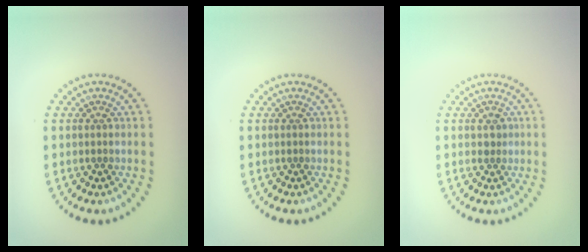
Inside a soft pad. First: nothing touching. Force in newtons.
{"total": 0.0}
{"total": 0.9, "press": 0.8, "slide": 0.5}